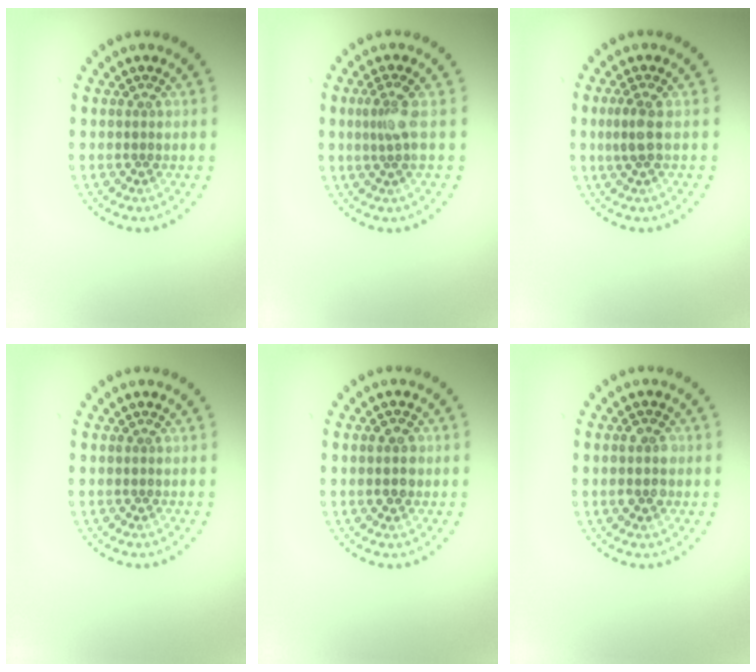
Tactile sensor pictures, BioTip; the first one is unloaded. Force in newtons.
{"total": 2.1, "press": 1.5, "slide": 1.5}
{"total": 1.8, "press": 1.6, "slide": 0.8}
{"total": 0.0}
{"total": 2.4, "press": 2.4, "slide": 0.1}
{"total": 2.6, "press": 2.6, "slide": 0.3}